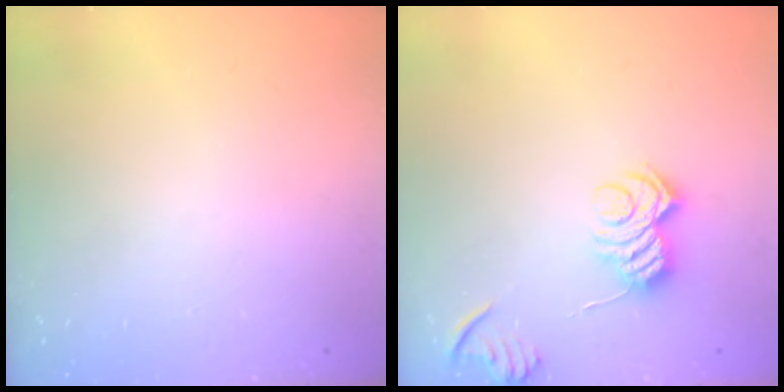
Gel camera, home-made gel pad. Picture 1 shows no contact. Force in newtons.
{"total": 10.7, "press": 10.7, "slide": 0.3}